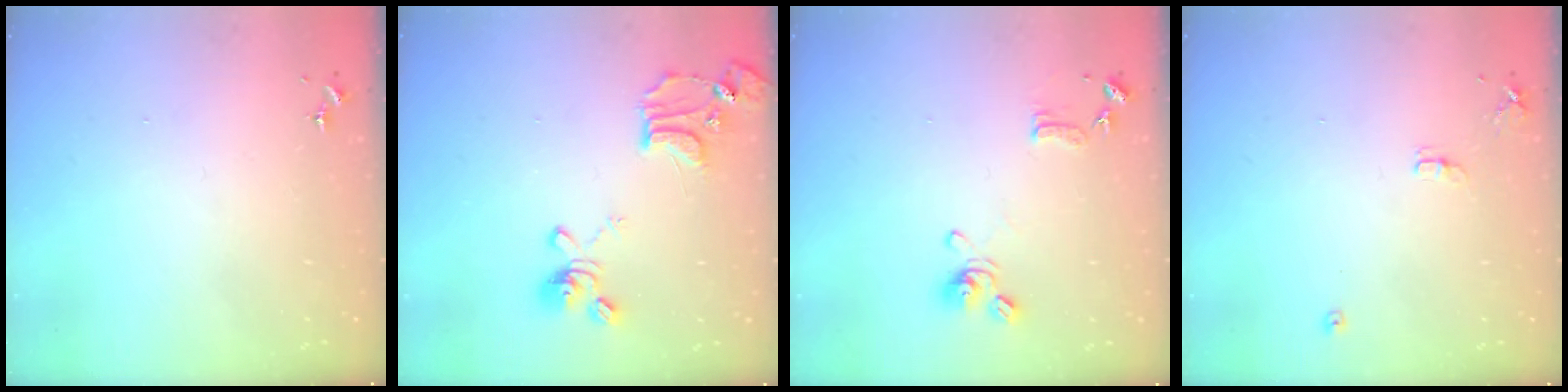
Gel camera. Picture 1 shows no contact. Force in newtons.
{"total": 15.3, "press": 15.3, "slide": 1.1}
{"total": 9.8, "press": 9.7, "slide": 1.7}
{"total": 7.2, "press": 7.2, "slide": 0.8}